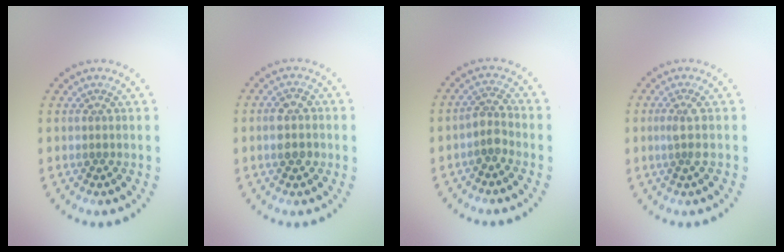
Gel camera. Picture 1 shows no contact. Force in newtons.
{"total": 2.3, "press": 2.3, "slide": 0.3}
{"total": 1.8, "press": 1.4, "slide": 1.1}
{"total": 1.5, "press": 1.1, "slide": 1.0}